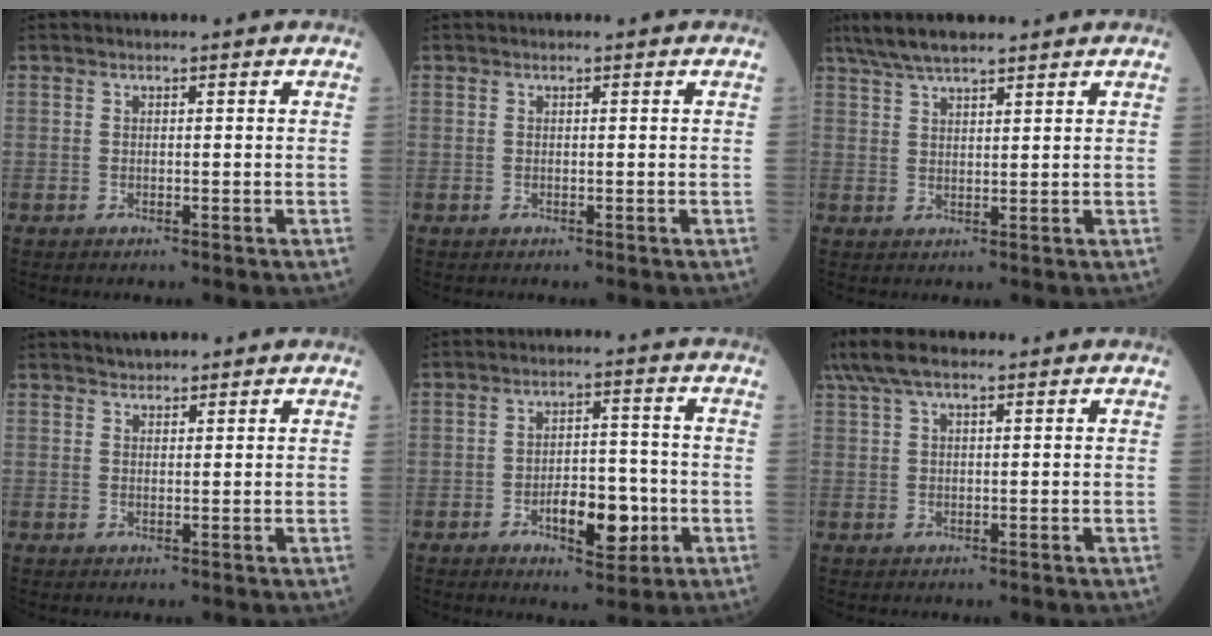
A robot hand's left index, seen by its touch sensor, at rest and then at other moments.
{"total": 0.0}
{"total": 7.2, "force": [6.0, 1.1, 4.0], "torque": [-0.075, 0.028, 0.108]}
{"total": 2.1, "force": [1.9, 0.8, 0.5], "torque": [-0.011, 0.013, 0.031]}
{"total": 8.0, "force": [-2.9, 3.4, 6.6], "torque": [-0.105, 0.005, -0.041]}
{"total": 6.0, "force": [4.4, 1.6, 3.8], "torque": [-0.088, 0.037, 0.087]}